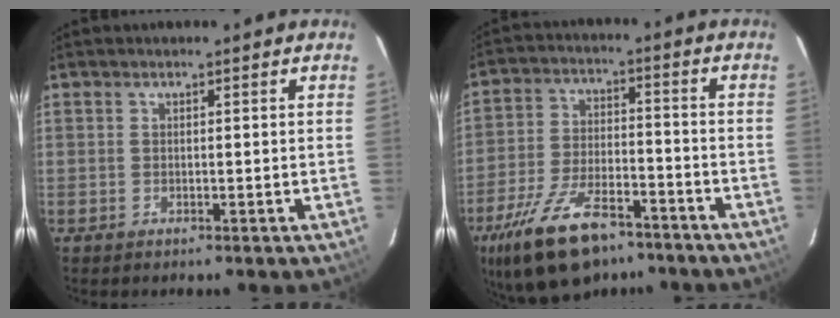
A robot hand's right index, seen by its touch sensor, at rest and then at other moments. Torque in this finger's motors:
{"motor_torque": [1.72, -0.42, 0.74, 0.17]}